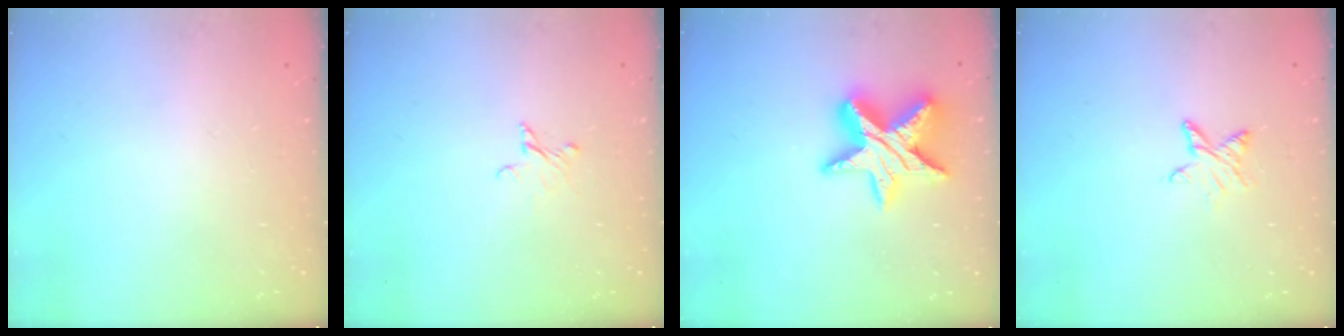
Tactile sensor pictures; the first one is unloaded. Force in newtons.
{"total": 2.5, "press": 2.5, "slide": 0.2}
{"total": 15.6, "press": 15.6, "slide": 0.9}
{"total": 5.2, "press": 5.1, "slide": 0.7}